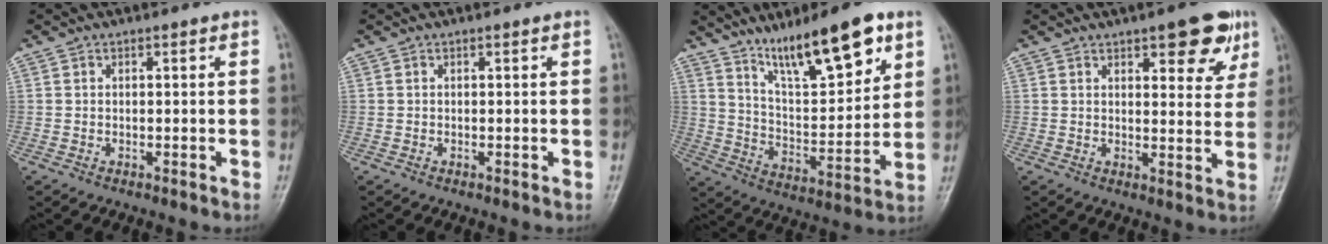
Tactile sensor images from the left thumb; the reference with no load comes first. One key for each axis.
{"total": 0.0}
{"total": 16.7, "fx": 10.7, "fy": 4.6, "fz": 12.0, "tx": -0.169, "ty": -0.056, "tz": 0.190}
{"total": 9.7, "fx": 5.5, "fy": 3.7, "fz": 7.1, "tx": -0.058, "ty": -0.023, "tz": 0.067}